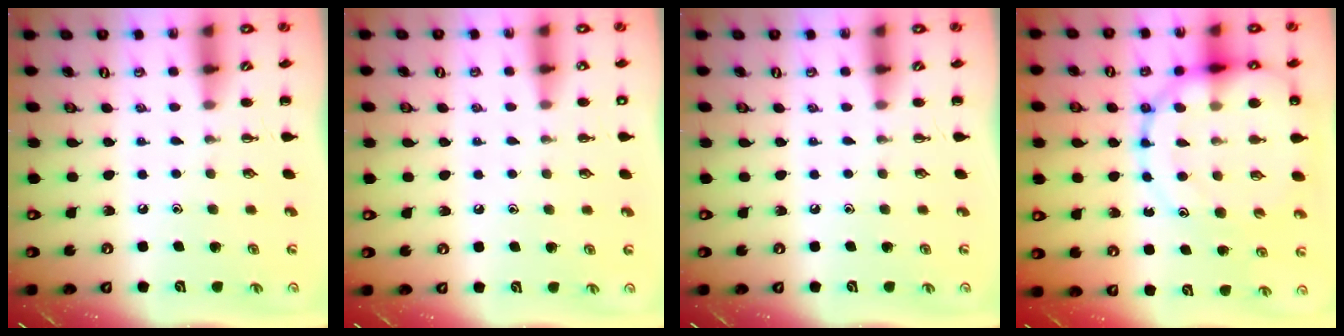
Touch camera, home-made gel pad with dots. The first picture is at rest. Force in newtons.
{"total": 1.9, "press": 1.9, "slide": 0.2}
{"total": 0.0}
{"total": 18.2, "press": 17.9, "slide": 3.4}